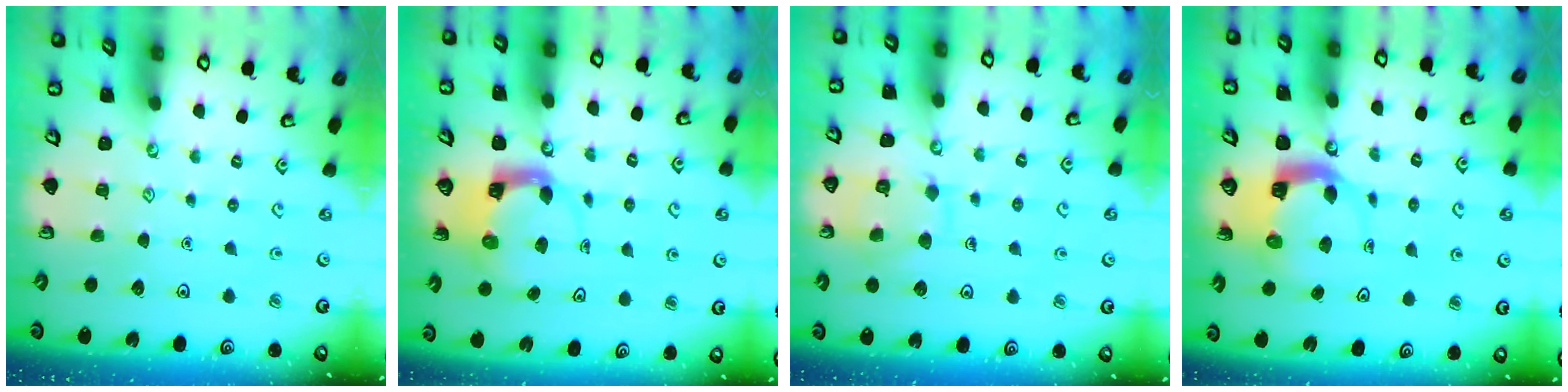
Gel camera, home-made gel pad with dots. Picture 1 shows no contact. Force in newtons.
{"total": 3.9, "press": 3.9, "slide": 0.5}
{"total": 10.0, "press": 10.0, "slide": 0.4}
{"total": 5.7, "press": 5.6, "slide": 0.5}